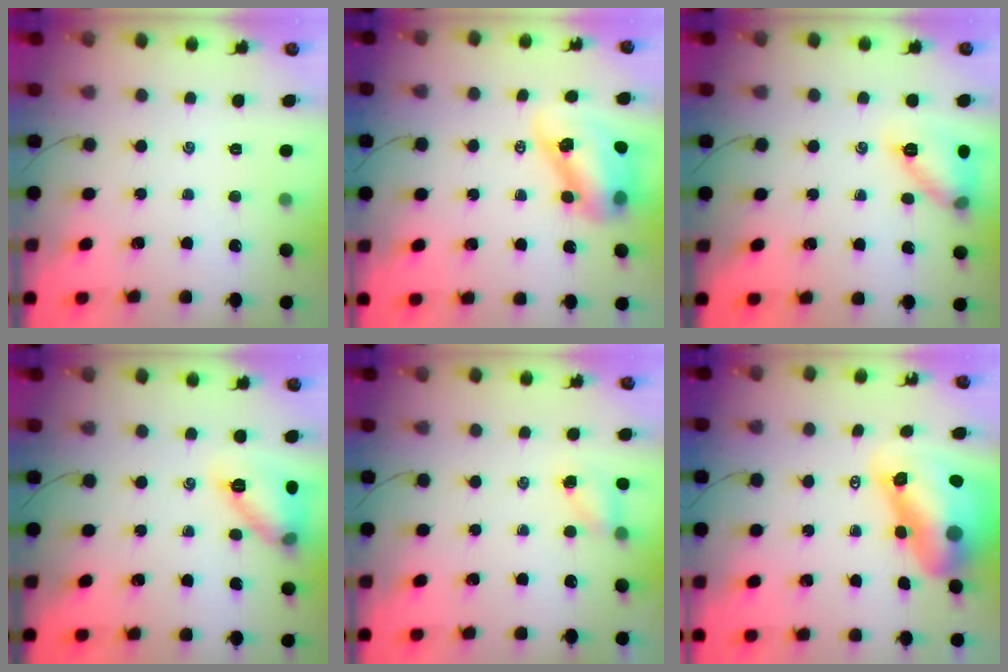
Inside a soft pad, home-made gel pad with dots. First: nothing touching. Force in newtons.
{"total": 9.5, "press": 9.0, "slide": 2.8}
{"total": 11.2, "press": 11.1, "slide": 1.3}
{"total": 12.3, "press": 12.3, "slide": 1.0}
{"total": 5.0, "press": 4.9, "slide": 1.1}
{"total": 13.0, "press": 12.4, "slide": 4.0}